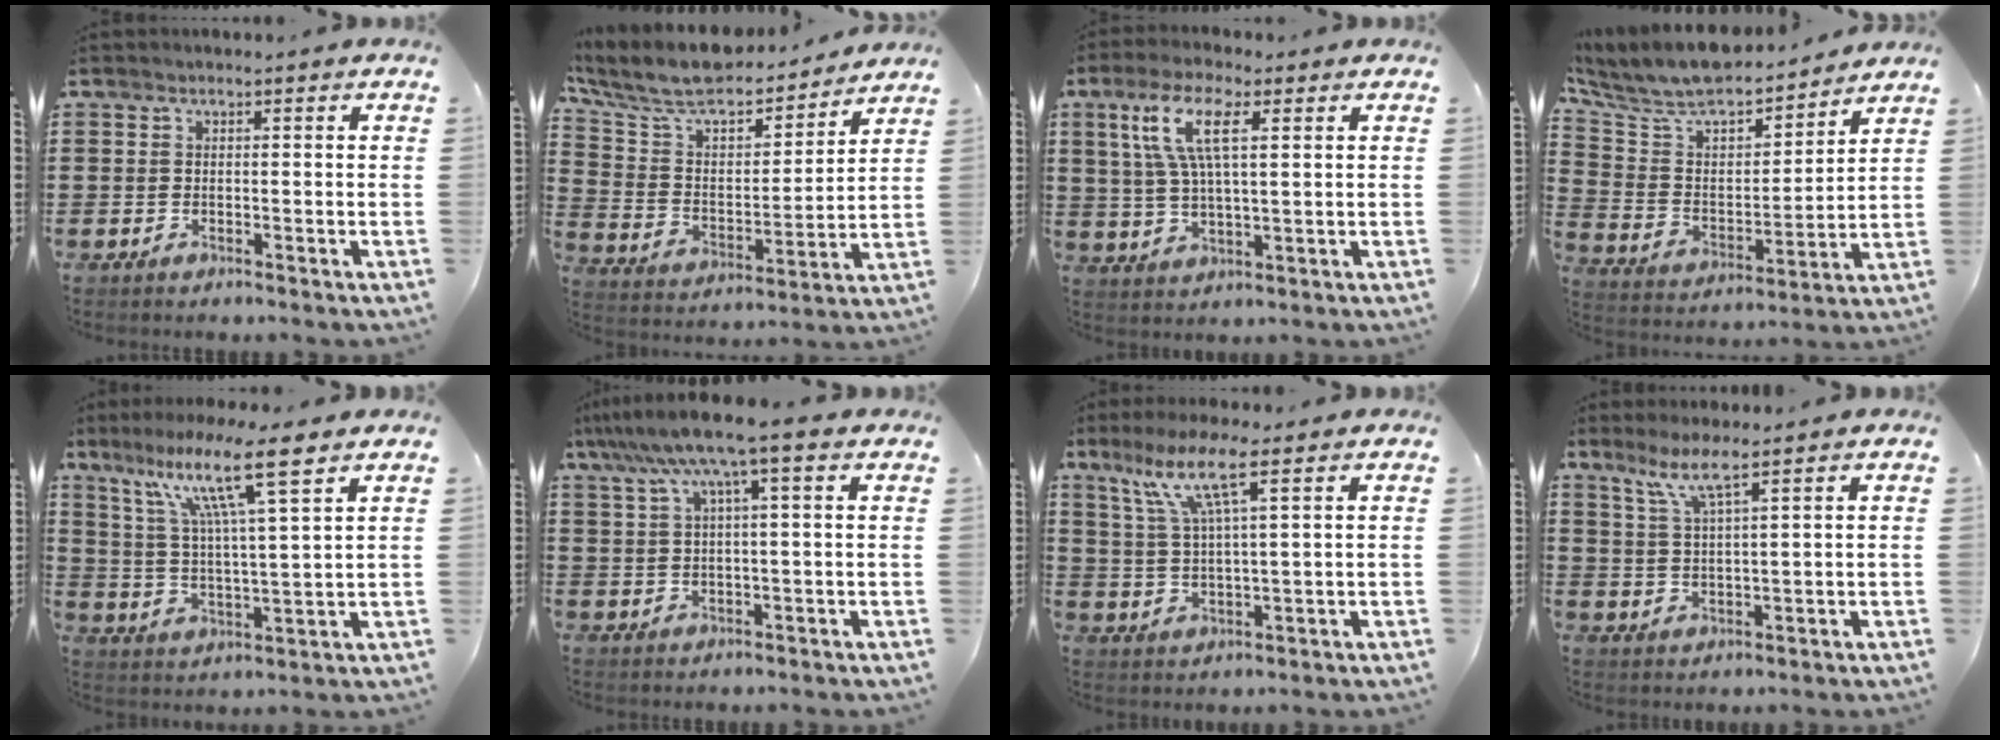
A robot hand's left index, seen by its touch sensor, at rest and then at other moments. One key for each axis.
{"total": 9.3, "fx": 8.2, "fy": 2.2, "fz": 3.7, "tx": -0.111, "ty": -0.061, "tz": 0.140}
{"total": 8.9, "fx": 3.6, "fy": 2.9, "fz": 7.6, "tx": -0.166, "ty": 0.008, "tz": 0.060}
{"total": 9.1, "fx": 8.2, "fy": 2.1, "fz": 3.3, "tx": -0.105, "ty": -0.062, "tz": 0.140}
{"total": 12.0, "fx": 8.0, "fy": 0.7, "fz": 8.9, "tx": -0.177, "ty": -0.029, "tz": 0.130}
{"total": 7.7, "fx": 3.8, "fy": -0.1, "fz": 6.7, "tx": -0.145, "ty": -0.009, "tz": 0.062}
{"total": 8.9, "fx": 4.7, "fy": 0.8, "fz": 7.4, "tx": -0.155, "ty": 0.003, "tz": 0.081}
{"total": 5.4, "fx": 3.5, "fy": 0.1, "fz": 4.0, "tx": -0.089, "ty": -0.003, "tz": 0.062}